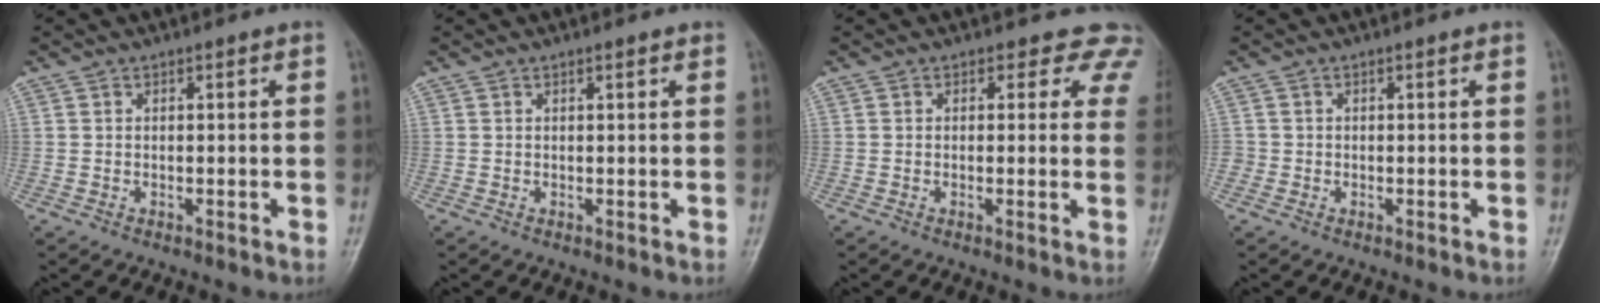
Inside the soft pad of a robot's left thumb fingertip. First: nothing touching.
{"total": 0.8, "force": [0.5, 0.2, 0.5], "torque": [-0.007, 0.000, 0.006]}
{"total": 5.8, "force": [4.5, 3.6, 1.1], "torque": [0.032, -0.014, 0.021]}
{"total": 1.0, "force": [-0.4, 0.9, 0.1], "torque": [0.004, 0.004, -0.012]}